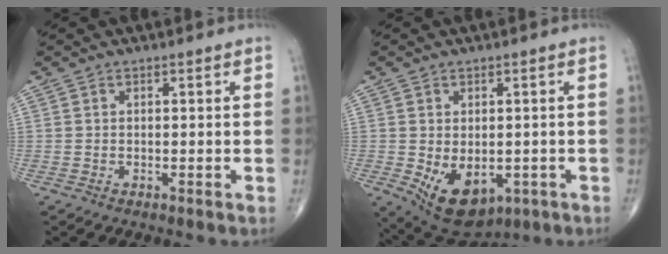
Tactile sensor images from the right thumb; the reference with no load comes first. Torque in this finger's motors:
{"motor_torque": [-0.22, 0.66, 0.38, 0.20, 0.10]}